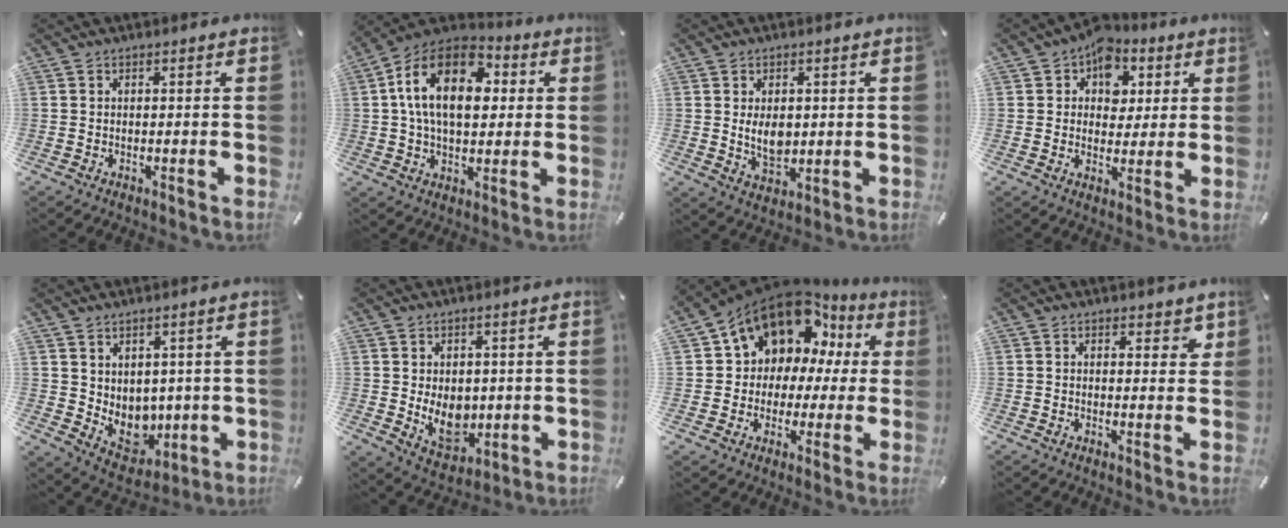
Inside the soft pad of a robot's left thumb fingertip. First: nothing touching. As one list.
[{"total": 17.8, "force": [4.1, 11.4, 13.0], "torque": [-0.253, -0.003, 0.066]}, {"total": 6.5, "force": [0.7, 4.3, 4.8], "torque": [-0.090, -0.011, 0.004]}, {"total": 8.8, "force": [3.0, 7.4, 3.7], "torque": [-0.049, -0.021, 0.050]}, {"total": 7.9, "force": [1.7, 7.2, 2.7], "torque": [-0.048, -0.034, 0.042]}, {"total": 9.0, "force": [-0.1, 7.3, 5.3], "torque": [-0.077, -0.001, 0.002]}, {"total": 13.2, "force": [7.8, 9.5, 4.9], "torque": [-0.102, -0.055, 0.145]}, {"total": 2.7, "force": [1.7, 1.7, 1.3], "torque": [-0.005, -0.004, 0.025]}]